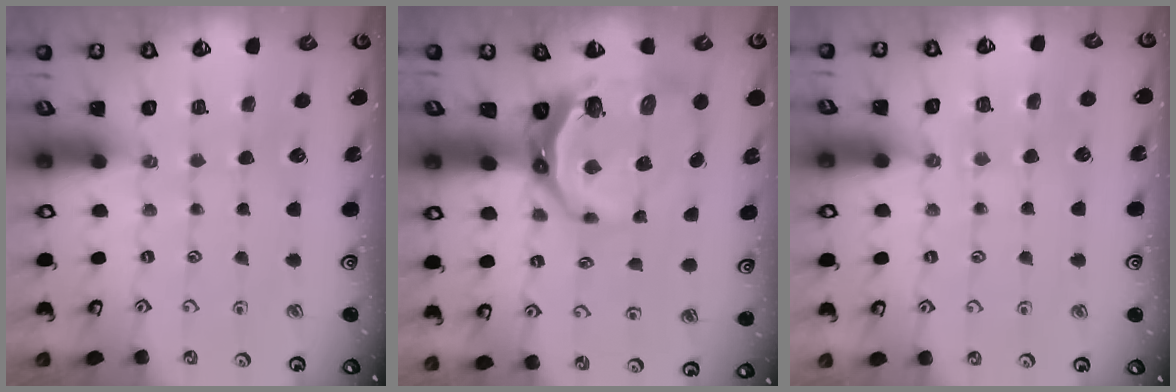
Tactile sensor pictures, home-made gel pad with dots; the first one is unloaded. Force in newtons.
{"total": 12.3, "press": 11.6, "slide": 4.2}
{"total": 4.2, "press": 4.2, "slide": 0.6}